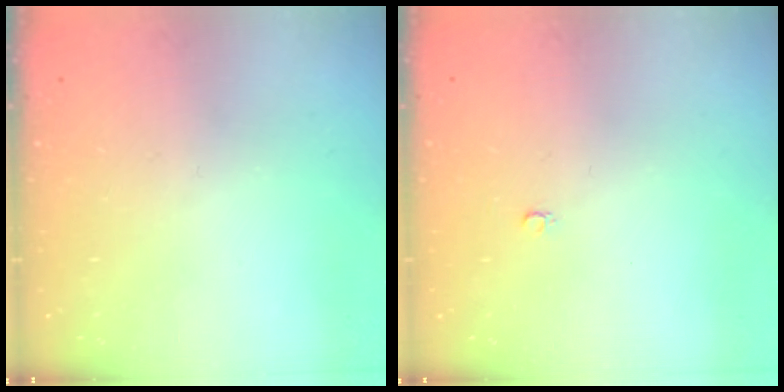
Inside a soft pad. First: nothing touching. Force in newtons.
{"total": 2.4, "press": 2.4, "slide": 0.2}